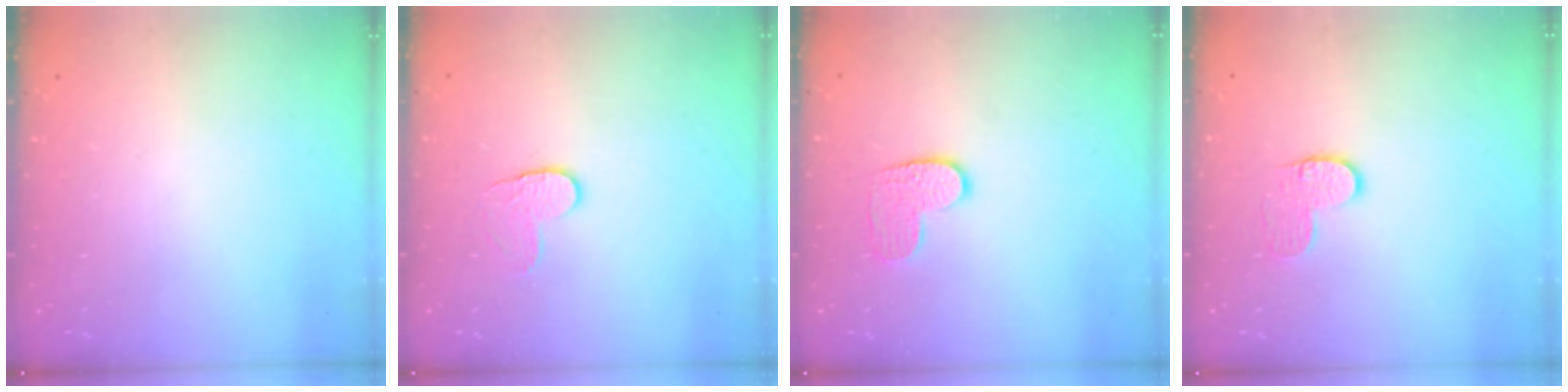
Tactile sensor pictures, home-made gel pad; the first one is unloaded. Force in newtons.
{"total": 4.3, "press": 4.3, "slide": 0.4}
{"total": 7.0, "press": 7.0, "slide": 0.2}
{"total": 6.3, "press": 6.3, "slide": 0.3}